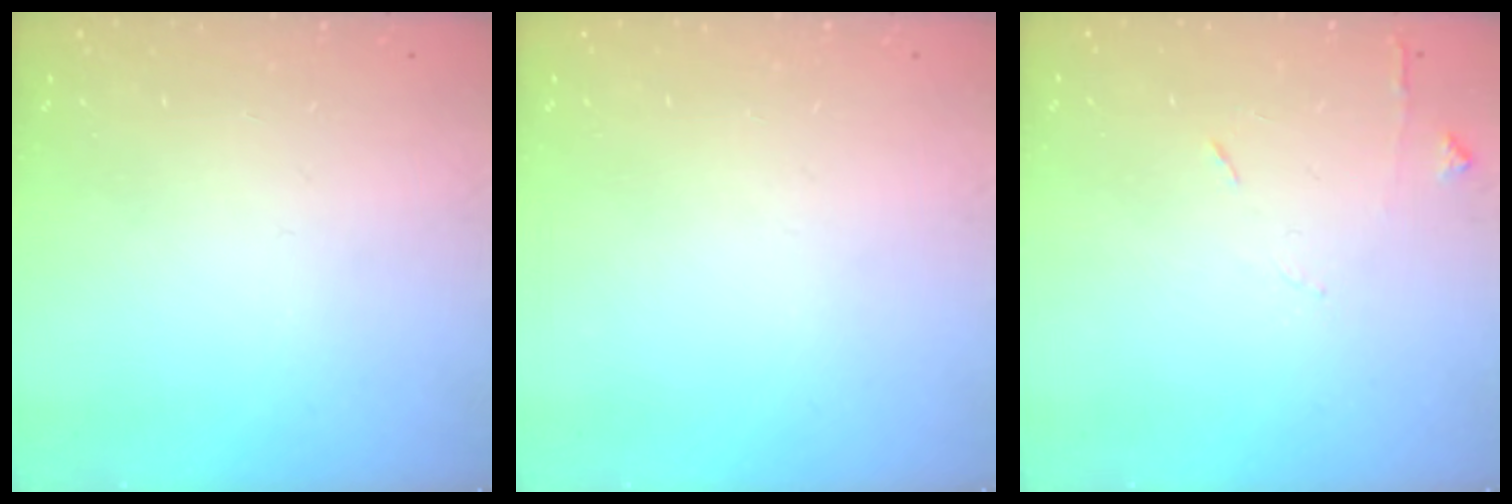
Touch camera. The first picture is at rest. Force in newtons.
{"total": 0.0}
{"total": 6.2, "press": 6.1, "slide": 0.8}